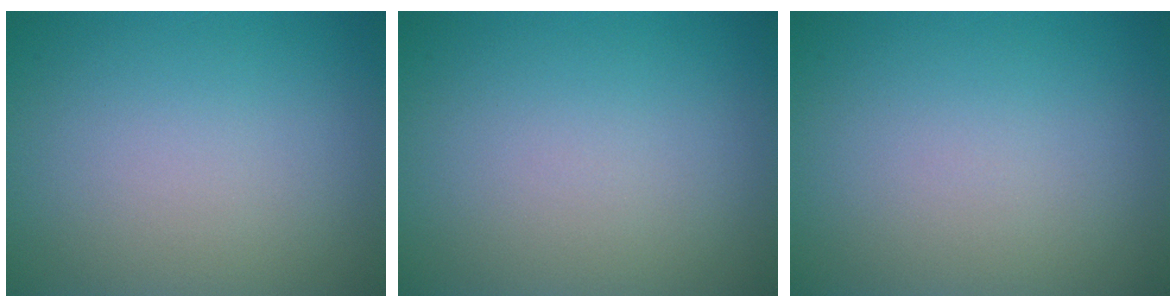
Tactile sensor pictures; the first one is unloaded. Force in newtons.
{"total": 0.0}
{"total": 0.0}